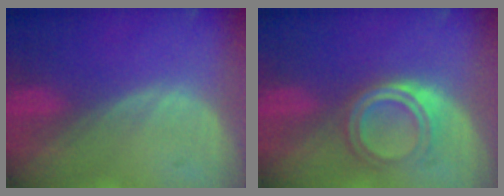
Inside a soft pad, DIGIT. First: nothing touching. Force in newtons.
{"total": 5.1, "press": 4.5, "slide": 2.4}